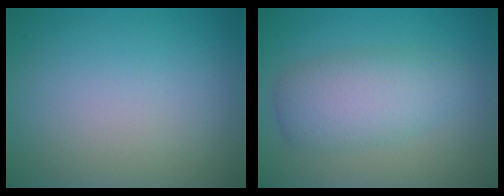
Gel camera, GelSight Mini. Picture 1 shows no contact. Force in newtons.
{"total": 4.6, "press": 4.6, "slide": 0.1}